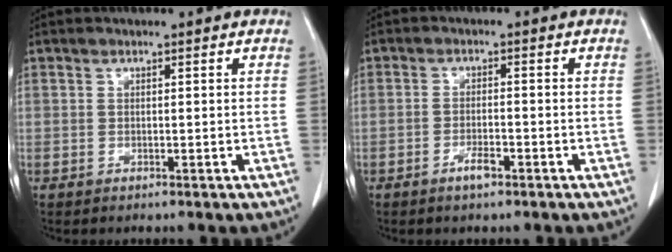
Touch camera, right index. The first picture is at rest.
{"total": 2.7, "force": [-1.6, 0.6, 2.1], "torque": [-0.036, 0.001, -0.028]}